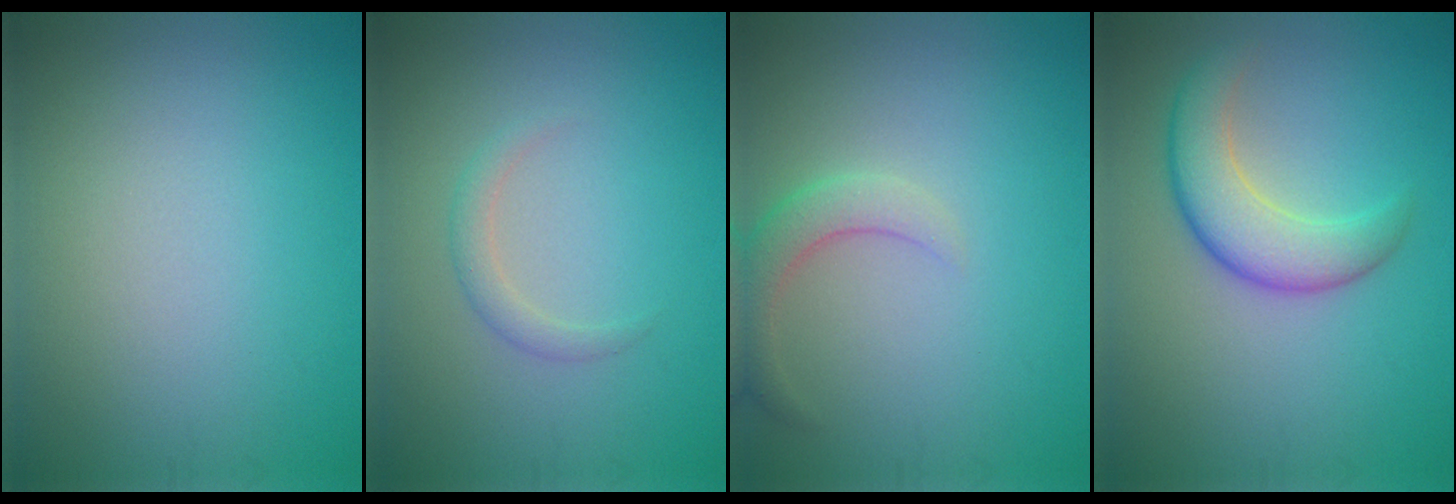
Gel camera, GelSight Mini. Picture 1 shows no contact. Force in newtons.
{"total": 1.4, "press": 1.4, "slide": 0.1}
{"total": 2.7, "press": 2.7, "slide": 0.2}
{"total": 4.6, "press": 4.6, "slide": 0.2}